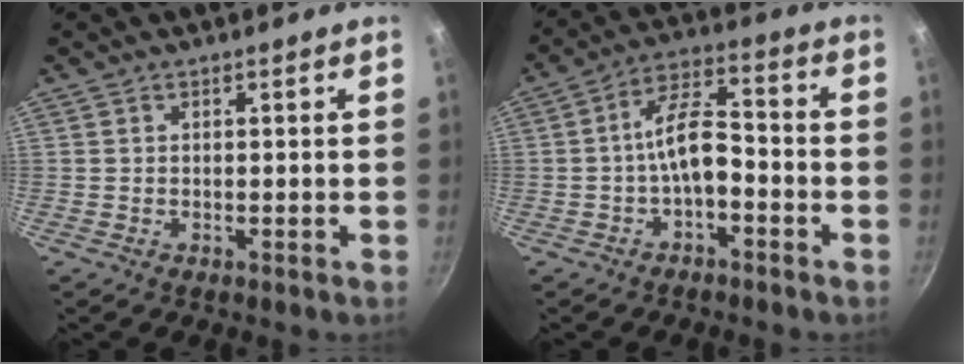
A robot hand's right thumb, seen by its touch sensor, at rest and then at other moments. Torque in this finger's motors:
{"motor_torque": [1.08, 0.85, 1.08, -0.14, 0.08]}